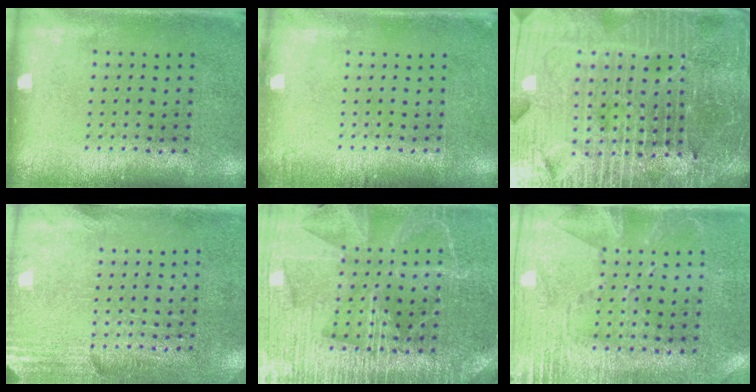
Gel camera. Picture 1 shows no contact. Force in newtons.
{"total": 0.7, "press": 0.7, "slide": 0.1}
{"total": 6.6, "press": 5.8, "slide": 3.0}
{"total": 2.7, "press": 2.4, "slide": 1.4}
{"total": 4.4, "press": 4.2, "slide": 1.6}
{"total": 2.8, "press": 2.3, "slide": 1.5}